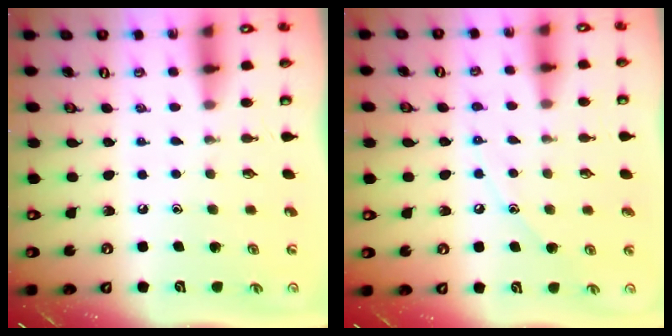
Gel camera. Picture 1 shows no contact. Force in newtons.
{"total": 6.7, "press": 6.7, "slide": 0.5}